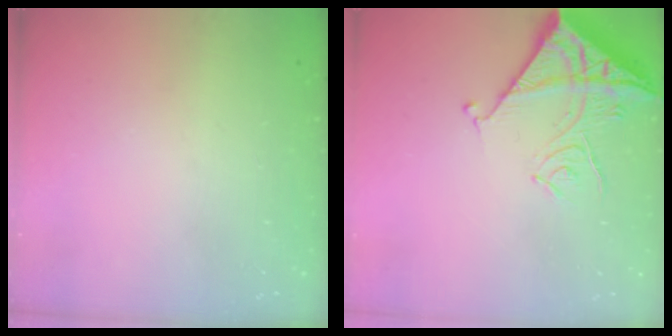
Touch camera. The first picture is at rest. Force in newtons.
{"total": 13.7, "press": 13.6, "slide": 1.1}